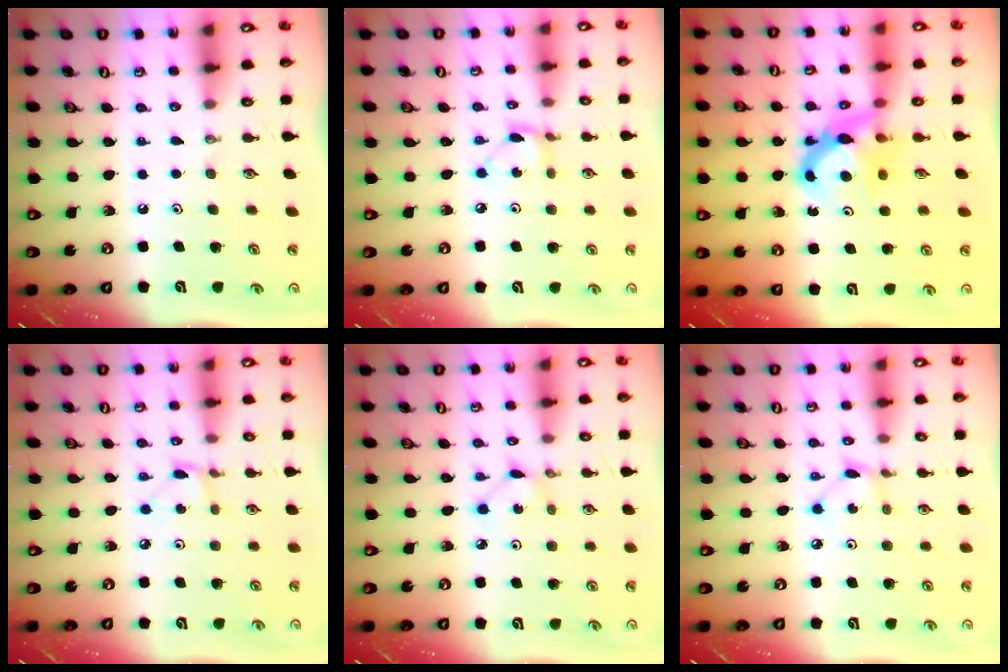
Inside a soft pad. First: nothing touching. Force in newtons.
{"total": 2.8, "press": 2.8, "slide": 0.1}
{"total": 7.0, "press": 6.9, "slide": 0.5}
{"total": 2.4, "press": 2.4, "slide": 0.3}
{"total": 1.6, "press": 1.5, "slide": 0.2}
{"total": 2.6, "press": 2.6, "slide": 0.0}